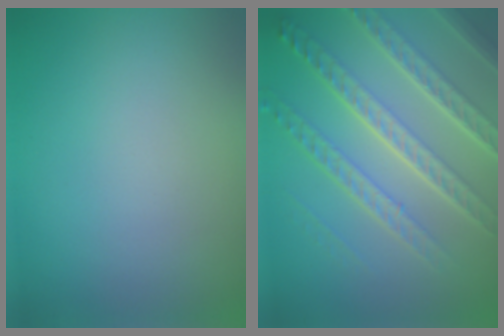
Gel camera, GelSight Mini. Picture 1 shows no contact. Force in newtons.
{"total": 7.1, "press": 5.0, "slide": 5.0}